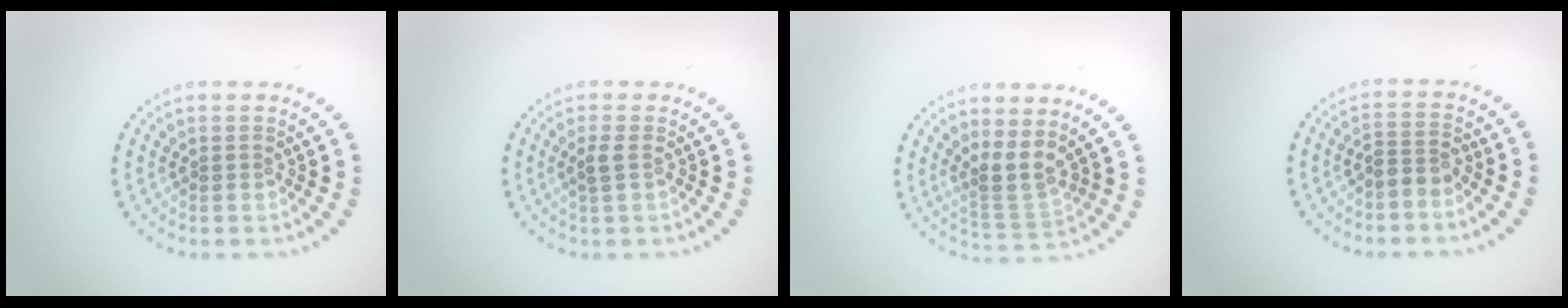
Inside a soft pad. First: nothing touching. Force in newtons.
{"total": 1.1, "press": 1.0, "slide": 0.4}
{"total": 3.0, "press": 2.0, "slide": 2.2}
{"total": 2.1, "press": 1.7, "slide": 1.2}